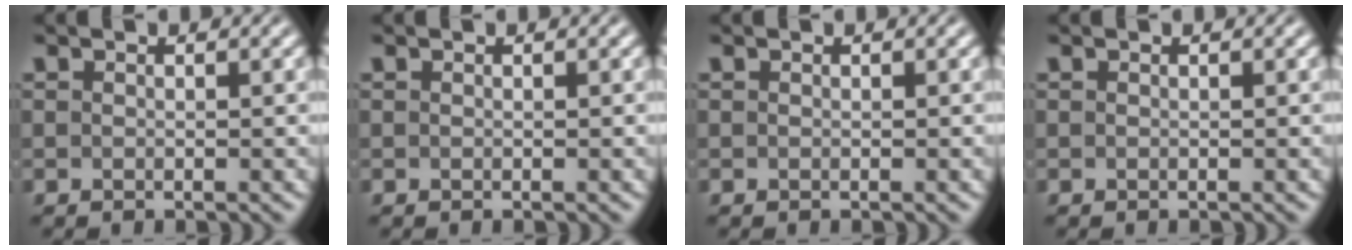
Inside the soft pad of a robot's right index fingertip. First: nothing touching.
{"total": 0.0}
{"total": 0.0}
{"total": 0.0}